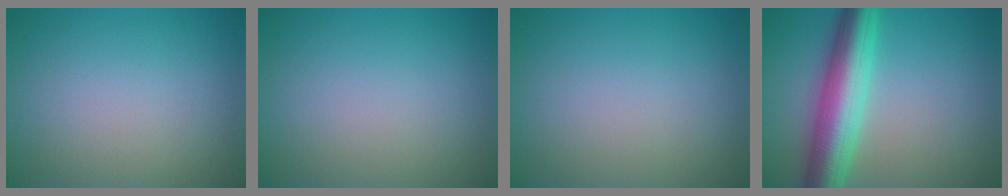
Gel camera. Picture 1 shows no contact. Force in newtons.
{"total": 0.0}
{"total": 0.0}
{"total": 8.0, "press": 8.0, "slide": 0.1}